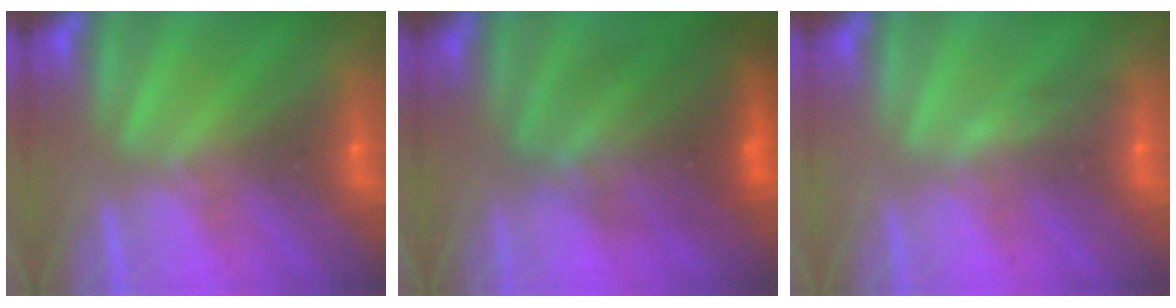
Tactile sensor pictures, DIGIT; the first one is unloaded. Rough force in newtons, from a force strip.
{"total": 7.4}
{"total": 2.7}